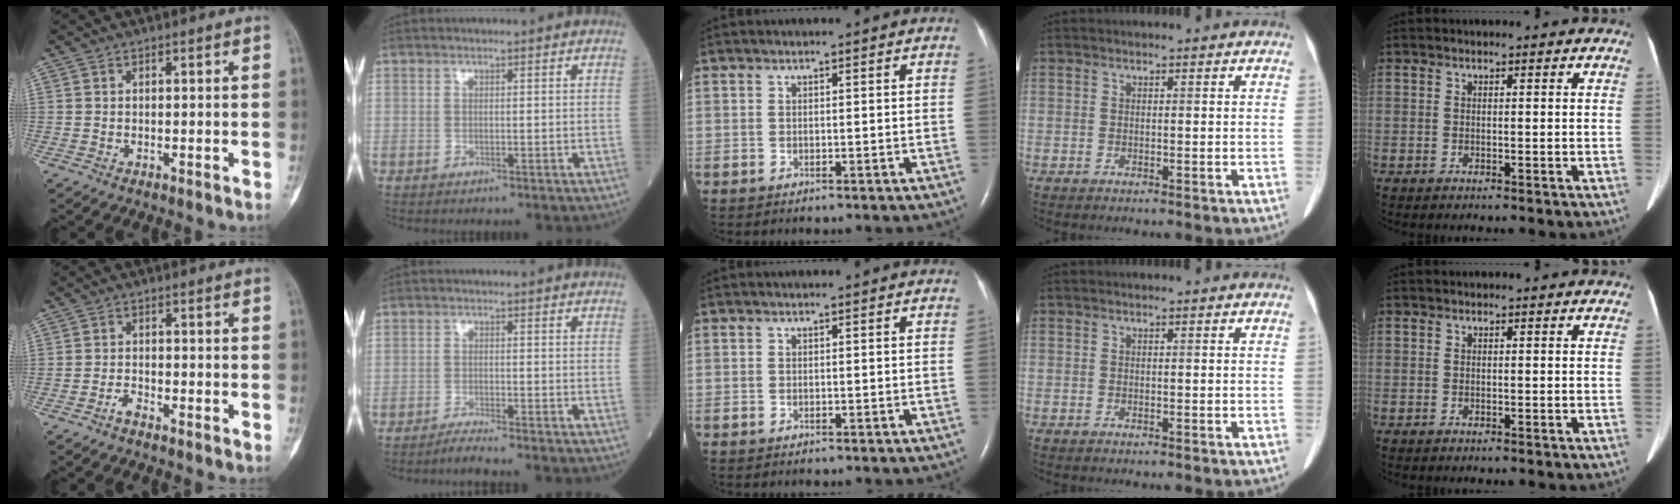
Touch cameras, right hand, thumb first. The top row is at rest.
{"thumb": {"total": 1.9, "force": [-1.6, 0.4, 0.9], "torque": [-0.022, 0.010, -0.034]}, "index": {"total": 2.6, "force": [-2.3, -0.7, 0.7], "torque": [-0.019, -0.007, -0.044]}}